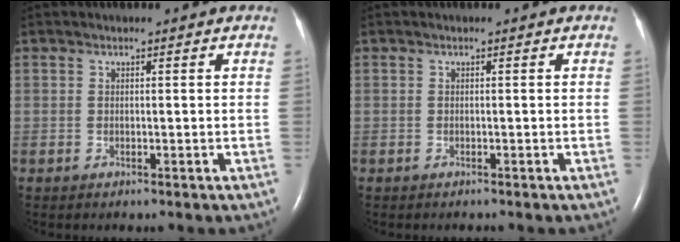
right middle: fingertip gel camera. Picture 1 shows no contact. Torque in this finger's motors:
{"motor_torque": [-0.20, 0.05, -0.03, -0.01]}